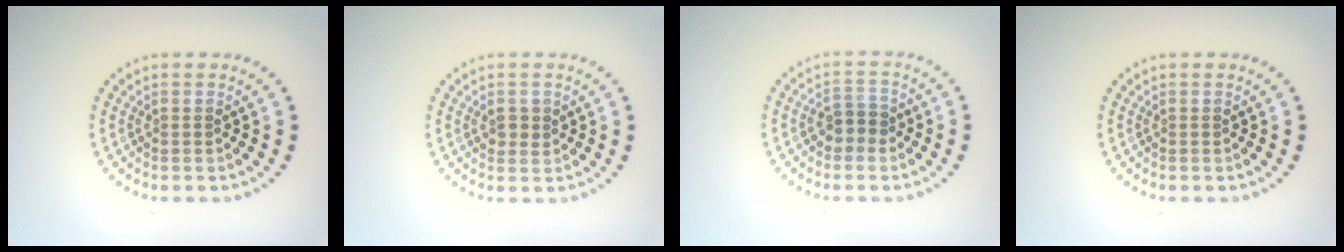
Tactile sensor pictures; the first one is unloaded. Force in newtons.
{"total": 1.3, "press": 1.3, "slide": 0.2}
{"total": 2.0, "press": 1.9, "slide": 0.6}
{"total": 0.0}